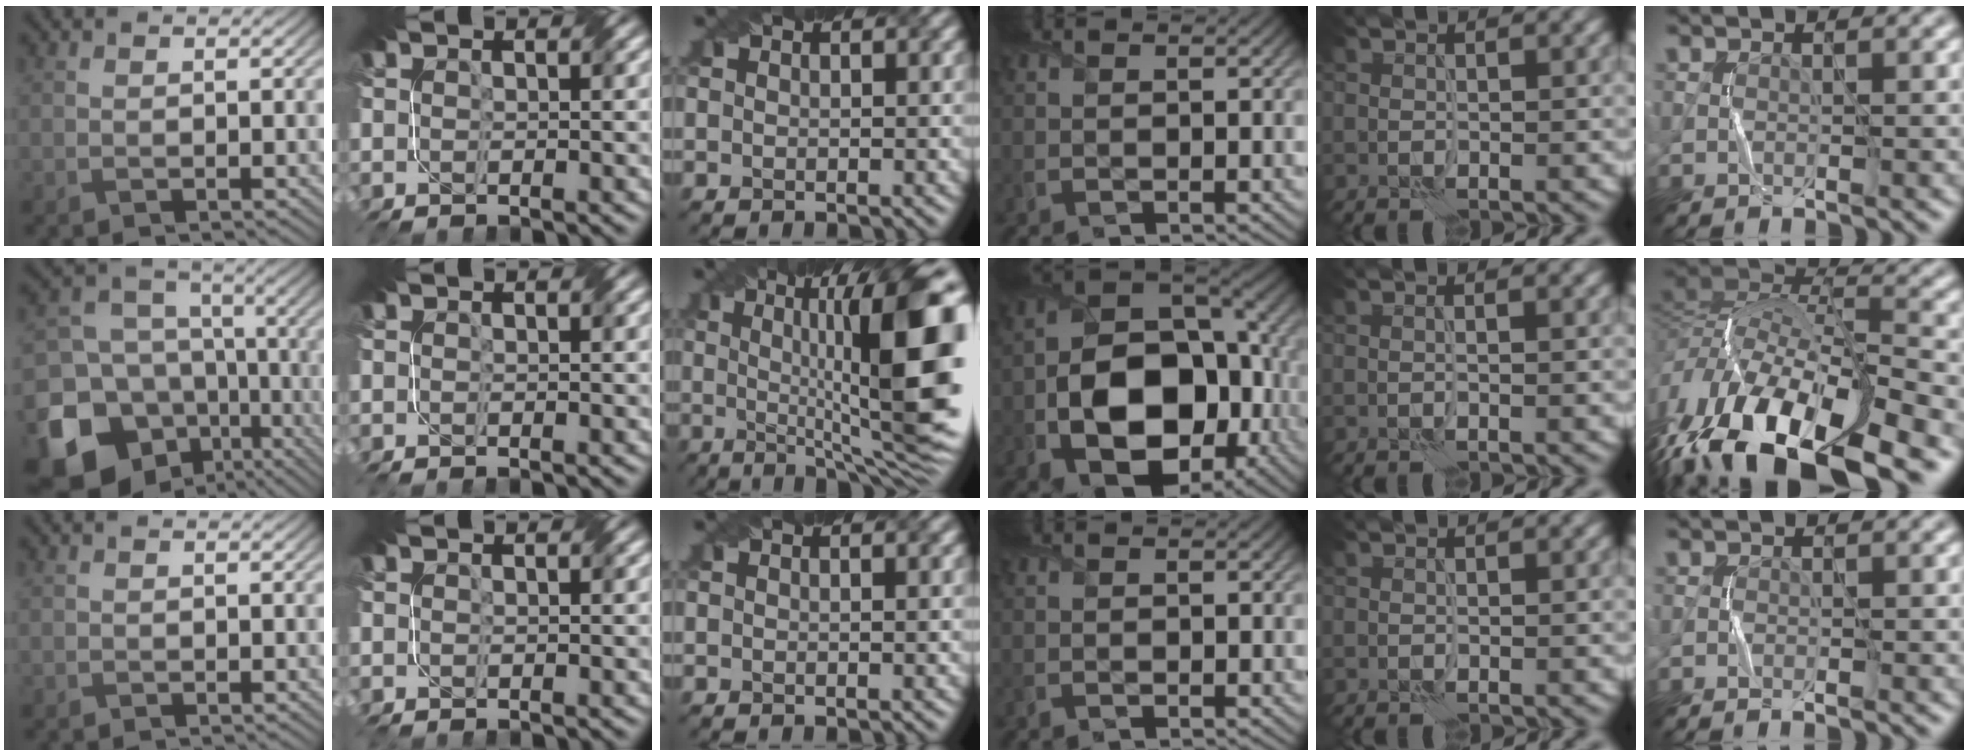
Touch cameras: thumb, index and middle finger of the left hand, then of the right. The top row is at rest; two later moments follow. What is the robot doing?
{"motion": "fold", "object": "netting"}